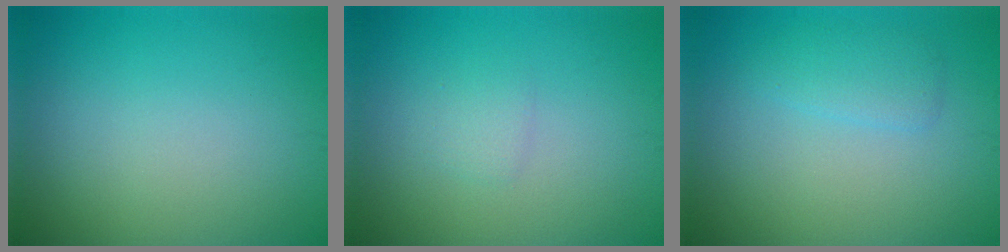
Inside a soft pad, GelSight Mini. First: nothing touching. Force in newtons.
{"total": 1.0, "press": 1.0, "slide": 0.1}
{"total": 1.9, "press": 1.9, "slide": 0.1}